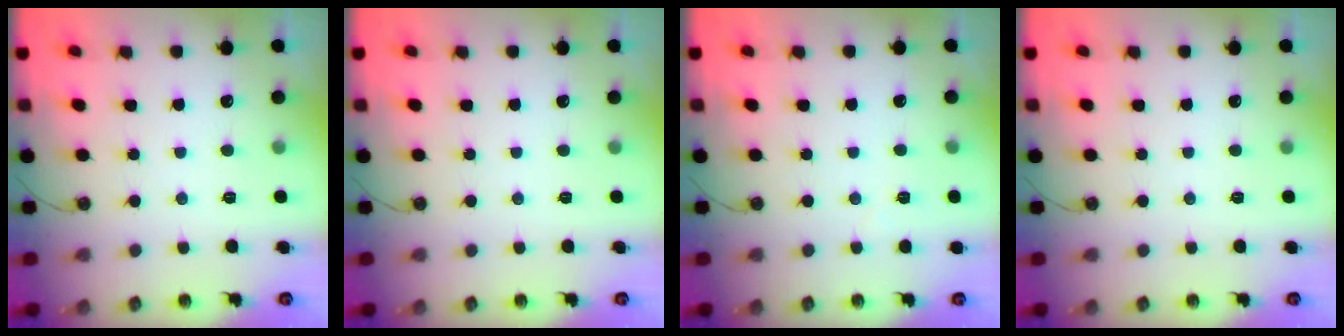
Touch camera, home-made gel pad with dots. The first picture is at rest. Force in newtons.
{"total": 0.0}
{"total": 1.6, "press": 1.4, "slide": 0.6}
{"total": 0.0}